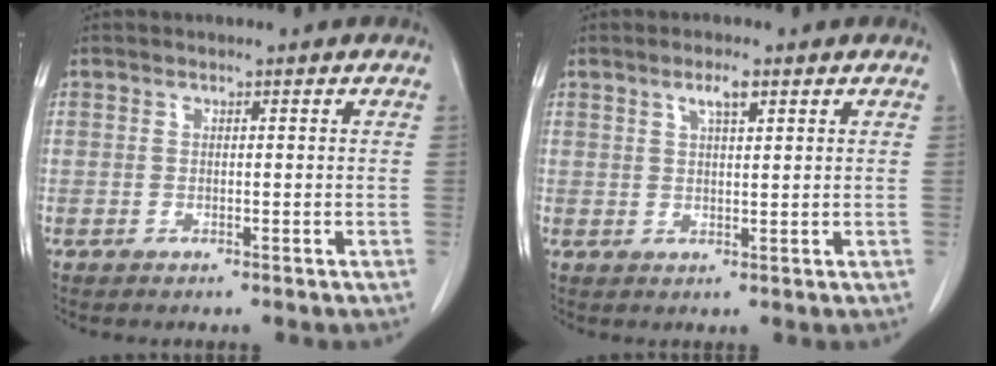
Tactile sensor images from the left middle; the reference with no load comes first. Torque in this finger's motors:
{"motor_torque": [0.54, -0.32, 0.04, 0.01]}